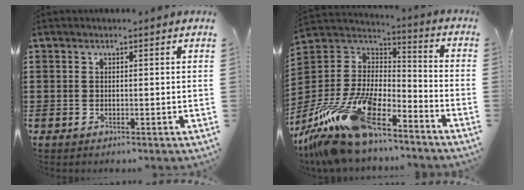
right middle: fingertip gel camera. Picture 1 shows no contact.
{"total": 17.9, "force": [-13.7, 5.2, 10.3], "torque": [-0.224, 0.030, -0.253]}